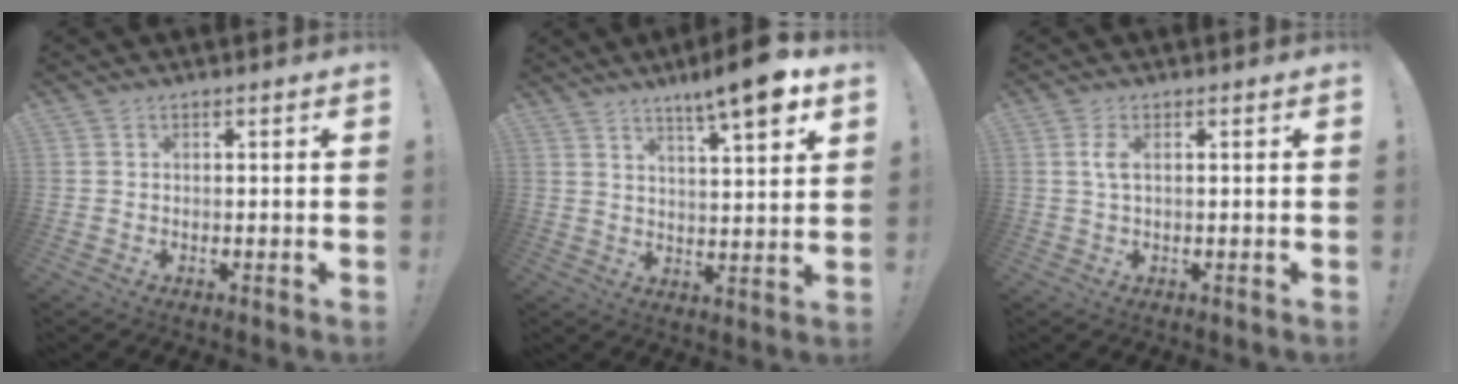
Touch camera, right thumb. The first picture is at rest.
{"total": 10.9, "force": [7.2, 1.1, 8.1], "torque": [-0.111, -0.049, 0.109]}
{"total": 2.5, "force": [0.5, 0.7, 2.4], "torque": [-0.041, -0.001, 0.007]}